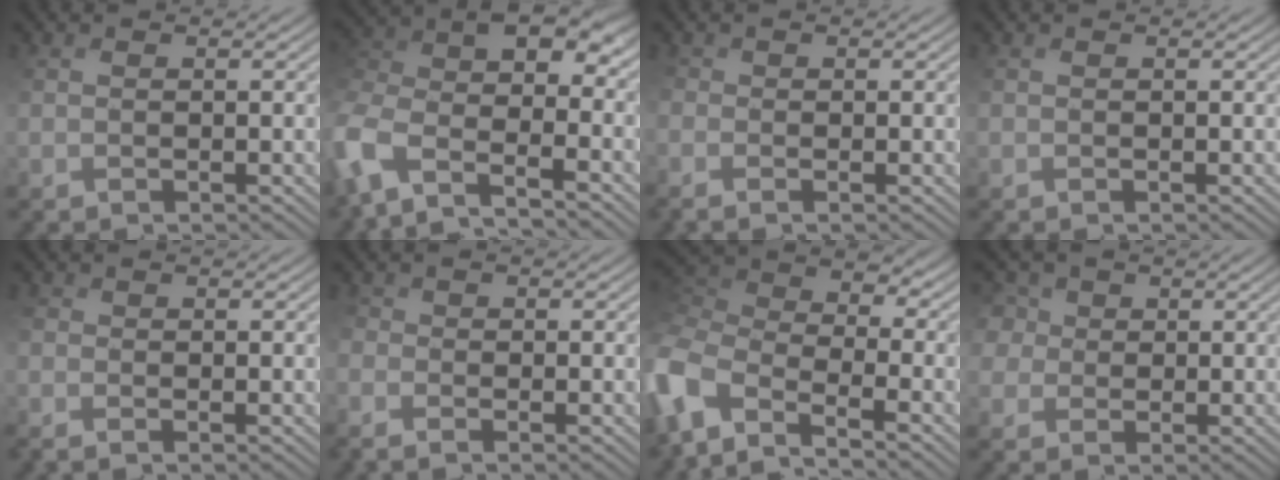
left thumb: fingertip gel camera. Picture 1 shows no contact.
{"total": 11.1, "force": [-5.0, 5.6, 8.2], "torque": [-0.206, -0.007, -0.094]}
{"total": 1.7, "force": [-1.1, 0.7, 1.1], "torque": [-0.029, -0.007, -0.027]}
{"total": 0.0}
{"total": 1.4, "force": [-0.8, 0.6, 1.0], "torque": [-0.025, -0.004, -0.023]}
{"total": 2.3, "force": [-1.5, 1.2, 1.3], "torque": [-0.038, -0.008, -0.032]}
{"total": 9.8, "force": [-4.0, 5.4, 7.2], "torque": [-0.213, 0.001, -0.081]}
{"total": 6.1, "force": [1.8, 5.3, 2.6], "torque": [-0.099, 0.028, 0.008]}